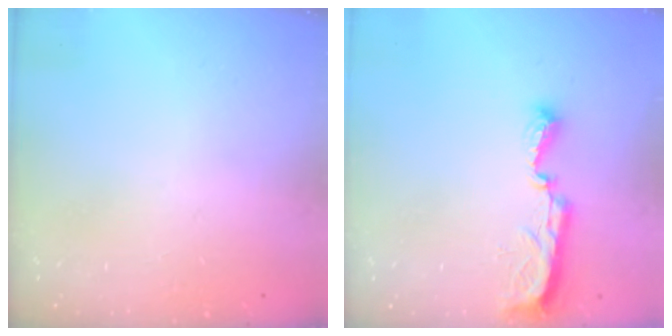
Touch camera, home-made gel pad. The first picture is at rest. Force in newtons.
{"total": 7.8, "press": 7.8, "slide": 0.8}